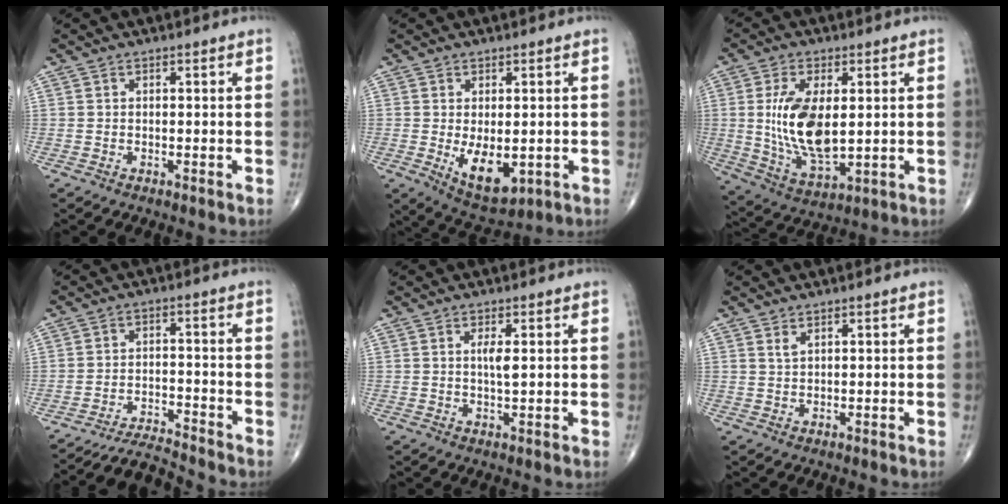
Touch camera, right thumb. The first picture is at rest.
{"total": 8.5, "force": [-1.3, 4.4, 7.1], "torque": [-0.098, -0.016, -0.003]}
{"total": 14.0, "force": [1.4, 6.8, 12.1], "torque": [-0.228, -0.022, 0.037]}
{"total": 5.5, "force": [-5.4, -1.0, -0.4], "torque": [-0.012, 0.036, -0.094]}
{"total": 2.5, "force": [0.5, 0.5, 2.4], "torque": [-0.048, -0.005, 0.010]}
{"total": 1.1, "force": [0.8, 0.3, 0.7], "torque": [-0.011, -0.002, 0.018]}